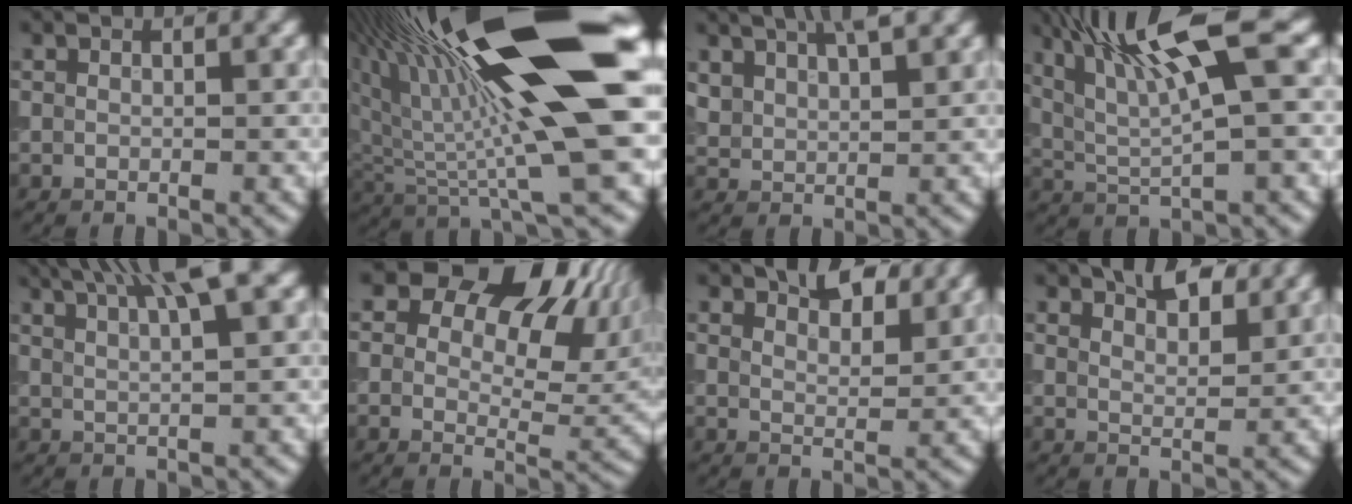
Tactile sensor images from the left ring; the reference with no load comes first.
{"total": 17.9, "force": [5.3, 4.1, 16.6], "torque": [-0.275, 0.008, 0.088]}
{"total": 5.3, "force": [4.0, 1.9, 2.8], "torque": [-0.059, 0.021, 0.064]}
{"total": 9.4, "force": [3.8, 1.7, 8.5], "torque": [-0.150, 0.014, 0.071]}
{"total": 6.5, "force": [3.9, 1.6, 4.9], "torque": [-0.045, 0.029, 0.047]}
{"total": 13.1, "force": [6.2, 7.7, 8.6], "torque": [-0.092, 0.016, 0.096]}
{"total": 2.7, "force": [2.3, 1.1, 0.9], "torque": [-0.012, 0.002, 0.035]}
{"total": 2.9, "force": [2.5, 1.0, 1.1], "torque": [-0.014, 0.005, 0.037]}